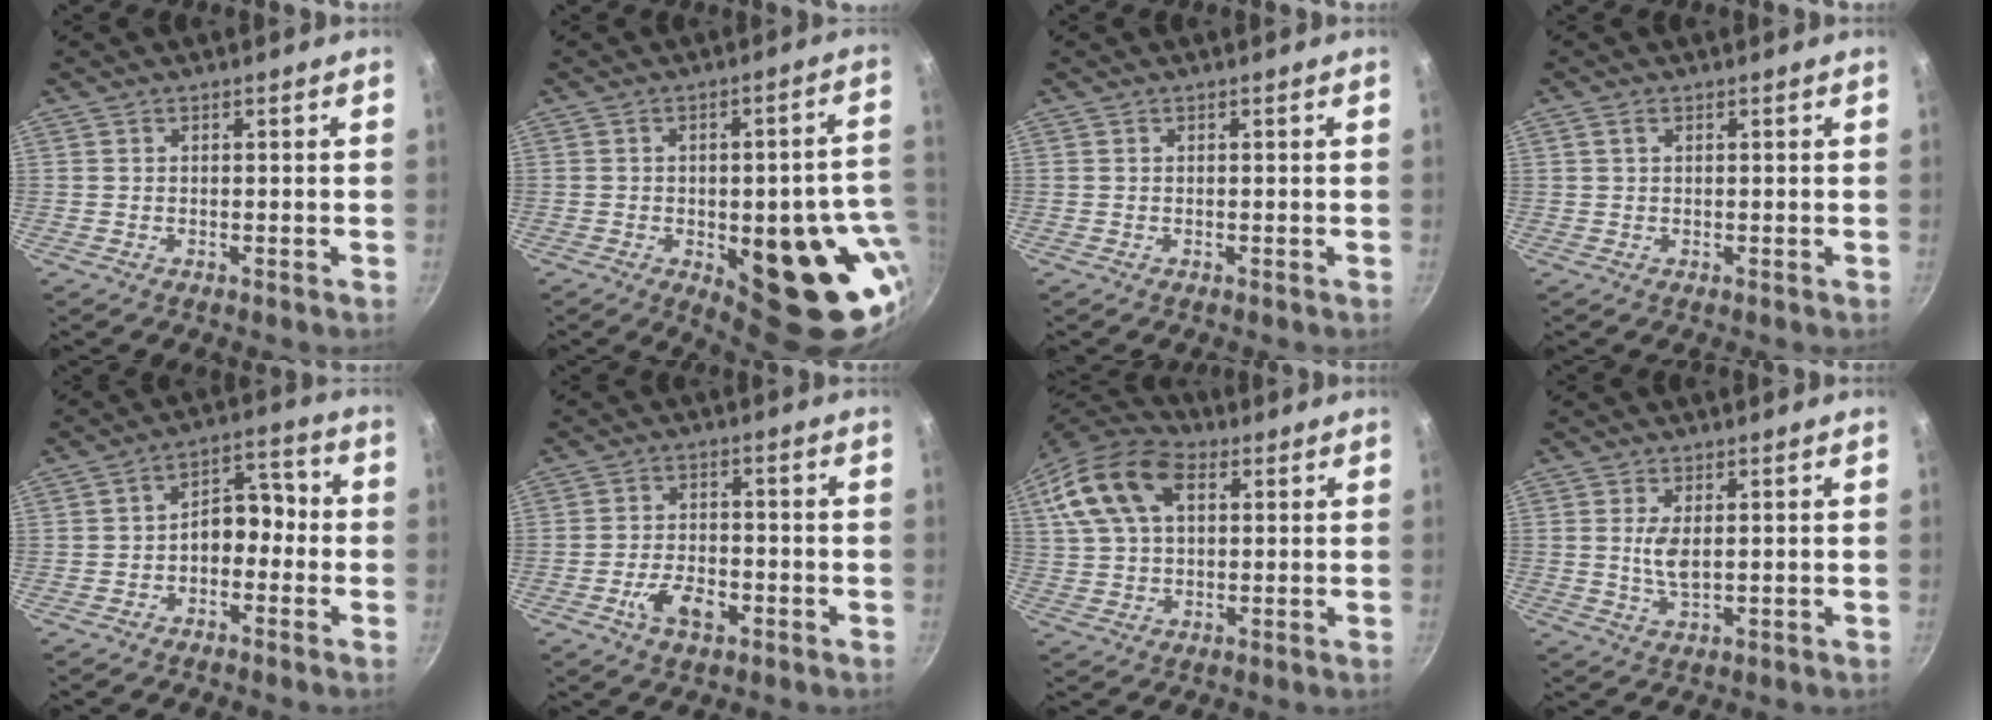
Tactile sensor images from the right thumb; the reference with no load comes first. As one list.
[{"total": 21.8, "force": [-5.1, 9.4, 19.0], "torque": [-0.168, 0.011, -0.055]}, {"total": 0.0}, {"total": 1.3, "force": [0.6, 0.8, 0.8], "torque": [-0.014, 0.002, 0.010]}, {"total": 7.5, "force": [-1.7, 5.1, 5.2], "torque": [-0.033, 0.043, -0.037]}, {"total": 6.9, "force": [-2.9, 3.9, 4.9], "torque": [-0.077, 0.019, -0.051]}, {"total": 16.5, "force": [5.9, 10.1, 11.6], "torque": [-0.224, 0.018, 0.098]}, {"total": 4.2, "force": [0.7, 1.9, 3.7], "torque": [-0.072, -0.010, 0.018]}]